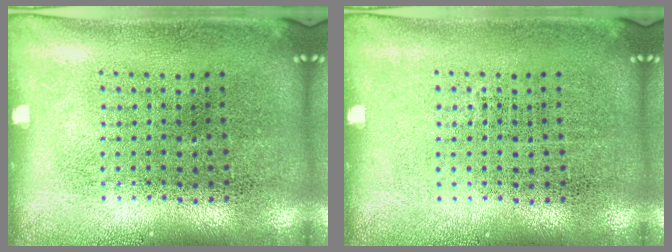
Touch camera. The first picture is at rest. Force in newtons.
{"total": 0.0}